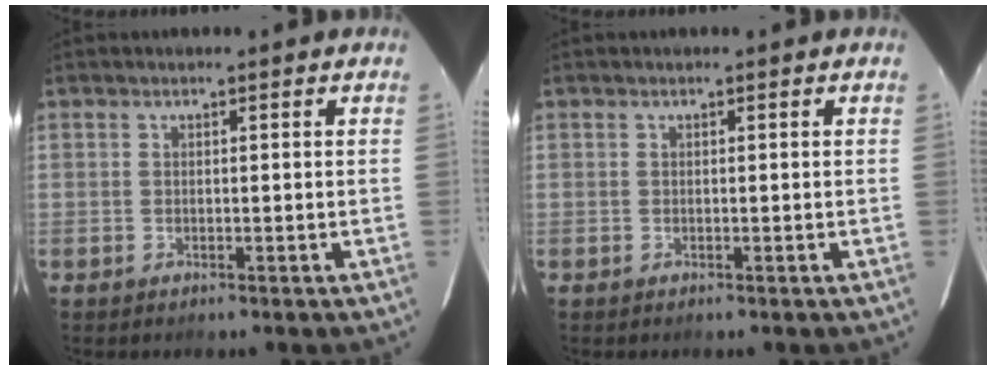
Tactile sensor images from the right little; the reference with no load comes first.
{"total": 0.0}